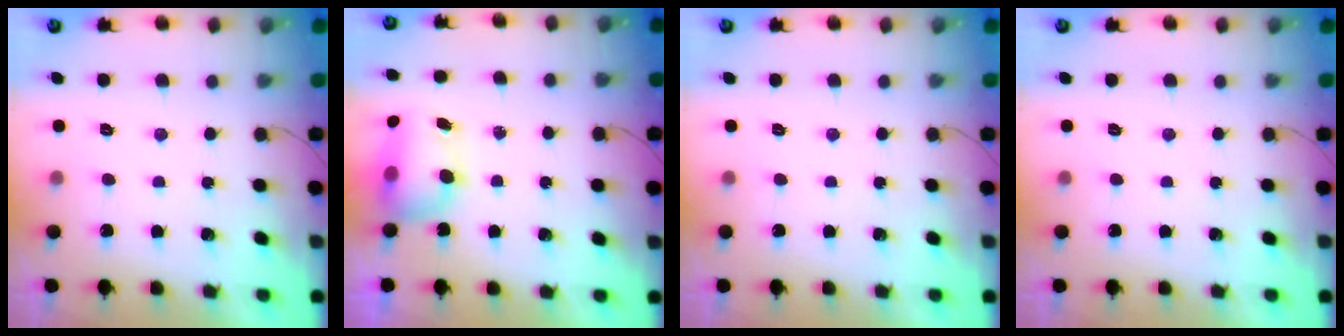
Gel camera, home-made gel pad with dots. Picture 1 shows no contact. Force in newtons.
{"total": 7.9, "press": 7.8, "slide": 1.2}
{"total": 0.0}
{"total": 0.0}